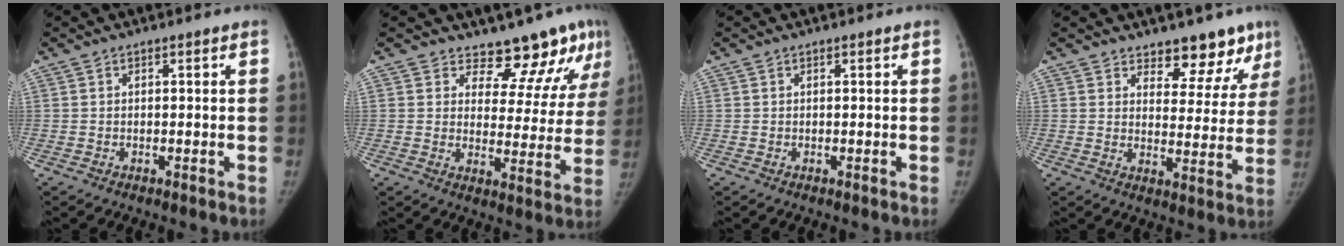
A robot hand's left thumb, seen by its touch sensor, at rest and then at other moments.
{"total": 12.2, "force": [10.4, 5.3, 3.8], "torque": [0.000, -0.079, 0.122]}
{"total": 0.0}
{"total": 9.9, "force": [7.9, 4.9, 3.6], "torque": [0.006, -0.052, 0.096]}